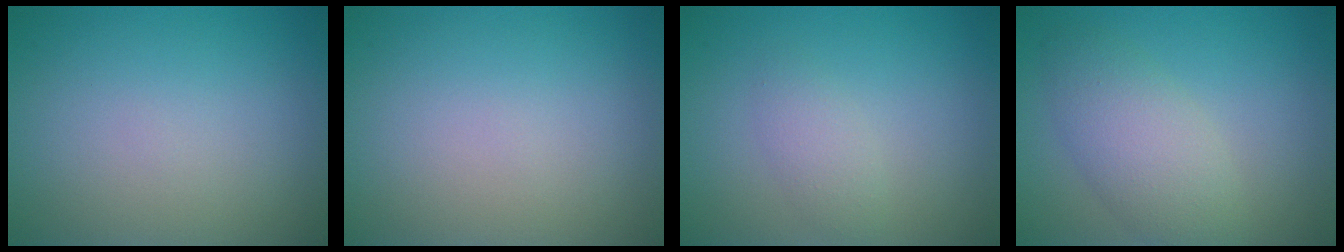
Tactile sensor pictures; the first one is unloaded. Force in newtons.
{"total": 0.0}
{"total": 1.7, "press": 1.7, "slide": 0.0}
{"total": 4.3, "press": 4.3, "slide": 0.3}